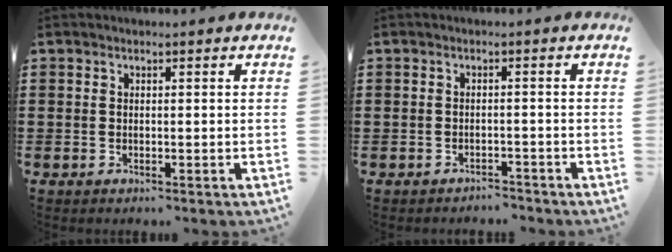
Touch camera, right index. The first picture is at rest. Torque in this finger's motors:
{"motor_torque": [-1.64, 0.33, -1.06, -0.21]}